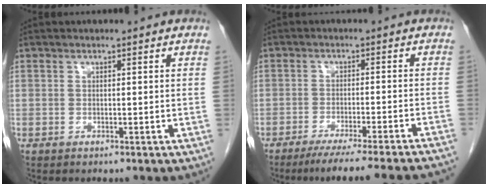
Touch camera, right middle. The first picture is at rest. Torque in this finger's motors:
{"motor_torque": [1.07, -1.07, 0.14, 0.09]}